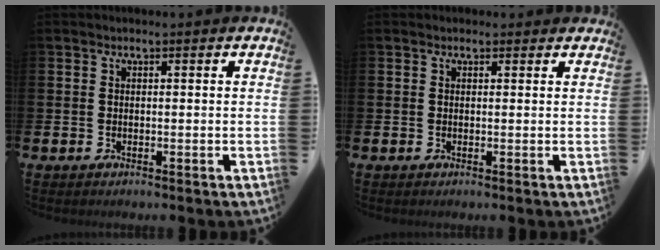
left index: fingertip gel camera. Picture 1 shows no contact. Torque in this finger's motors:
{"motor_torque": [1.01, -1.13, 0.27, 0.00]}